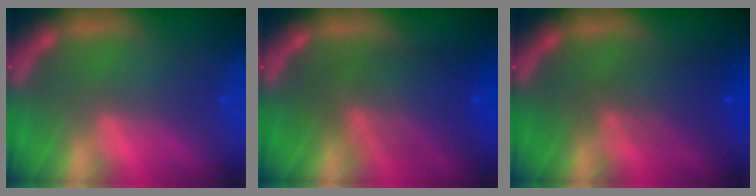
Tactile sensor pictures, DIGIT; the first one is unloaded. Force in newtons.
{"total": 7.1}
{"total": 4.1}